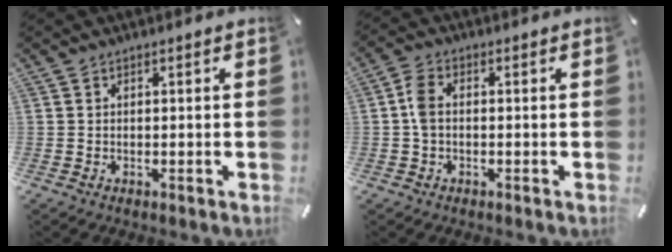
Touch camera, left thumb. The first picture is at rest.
{"total": 3.9, "force": [-0.1, 2.5, 3.0], "torque": [-0.064, 0.005, -0.002]}